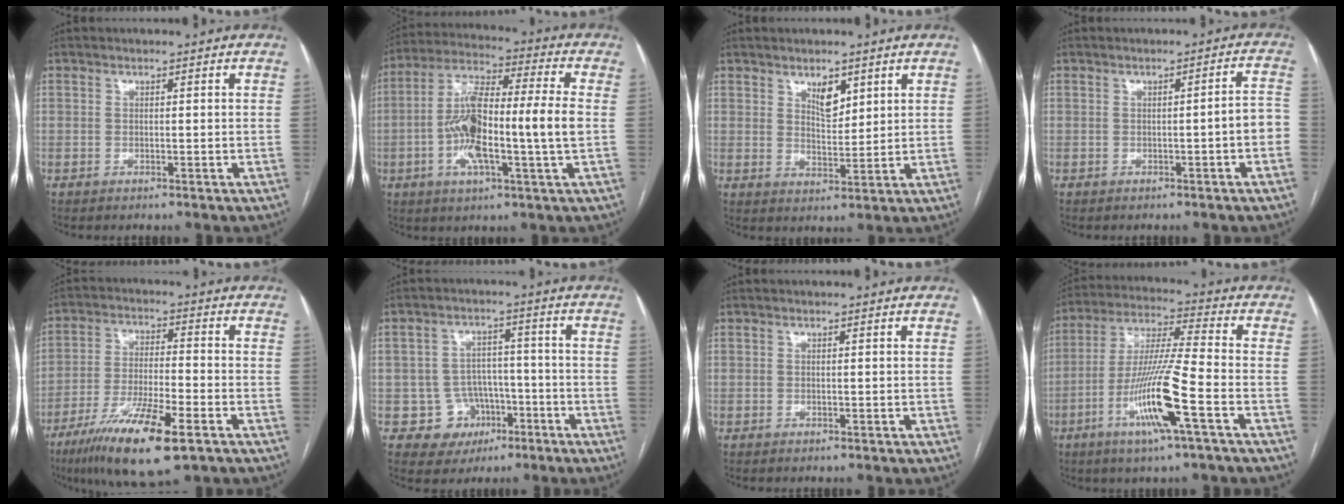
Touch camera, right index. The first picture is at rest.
{"total": 15.0, "force": [-1.9, 1.3, 14.9], "torque": [-0.285, 0.012, -0.039]}
{"total": 4.0, "force": [2.4, 1.8, 2.7], "torque": [-0.045, -0.004, 0.046]}
{"total": 3.4, "force": [-1.1, 0.2, 3.2], "torque": [-0.029, 0.012, -0.017]}
{"total": 14.1, "force": [-8.0, 1.9, 11.5], "torque": [-0.217, -0.029, -0.138]}
{"total": 7.0, "force": [-2.7, 6.4, 0.6], "torque": [0.006, 0.017, -0.033]}
{"total": 0.0}
{"total": 13.6, "force": [-5.4, -0.5, 12.5], "torque": [-0.251, -0.011, -0.105]}